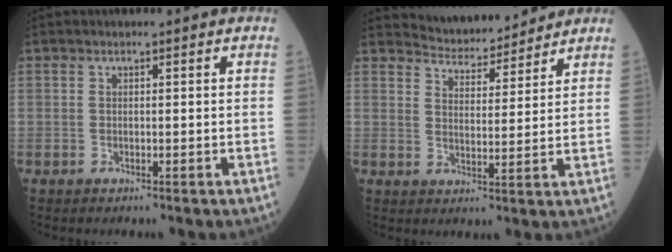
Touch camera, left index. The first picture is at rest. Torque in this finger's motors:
{"motor_torque": [0.04, -0.10, -0.01, 0.00]}